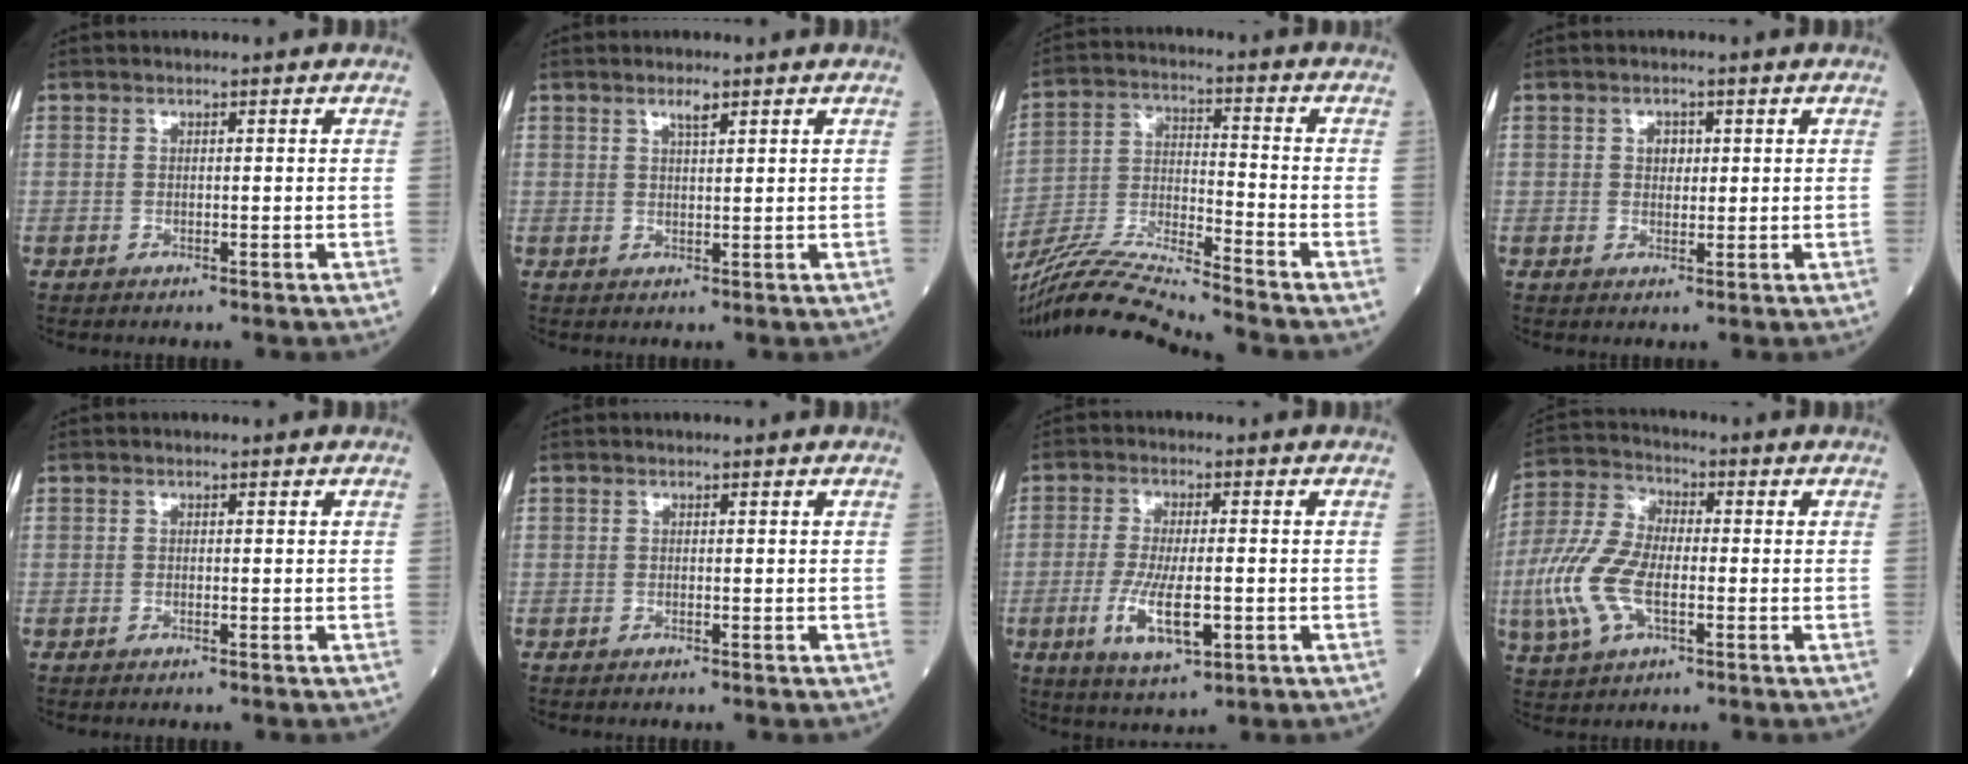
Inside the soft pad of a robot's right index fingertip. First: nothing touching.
{"total": 1.9, "force": [1.3, 0.3, 1.4], "torque": [-0.027, -0.001, 0.023]}
{"total": 13.4, "force": [-12.5, -2.5, 4.2], "torque": [-0.083, -0.003, -0.233]}
{"total": 2.0, "force": [0.5, 1.5, 1.2], "torque": [-0.015, 0.002, 0.007]}
{"total": 0.0}
{"total": 0.0}
{"total": 8.3, "force": [-2.2, 2.2, 7.7], "torque": [-0.153, -0.017, -0.037]}
{"total": 11.5, "force": [-2.4, 5.7, 9.7], "torque": [-0.236, 0.007, -0.050]}